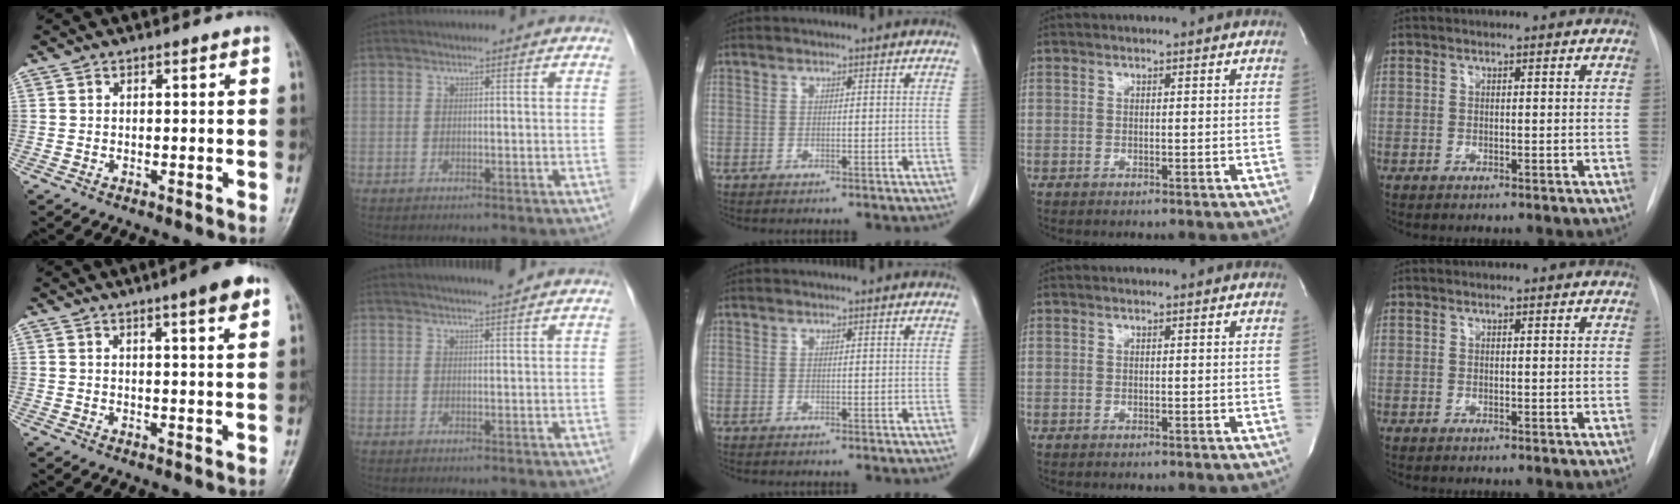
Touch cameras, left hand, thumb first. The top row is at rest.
{"thumb": {"total": 6.4, "force": [3.7, 0.9, 5.2], "torque": [-0.066, -0.011, 0.048]}, "index": {"total": 4.2, "force": [3.7, -0.4, 1.9], "torque": [-0.026, 0.013, 0.050]}}